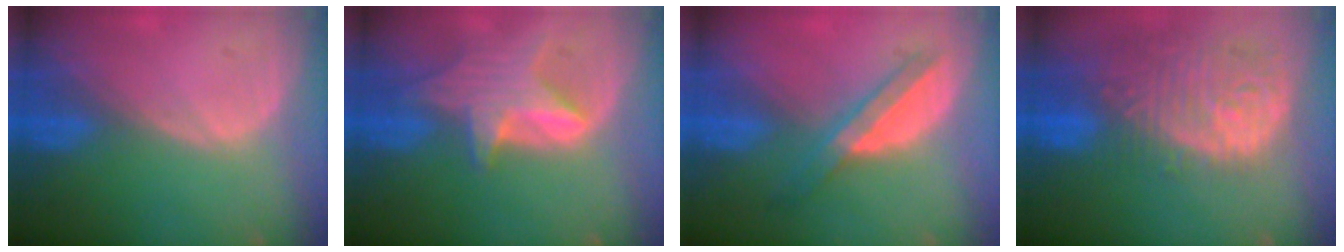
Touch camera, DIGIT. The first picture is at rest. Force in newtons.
{"total": 6.6, "press": 6.4, "slide": 1.2}
{"total": 5.9, "press": 5.4, "slide": 2.6}
{"total": 13.8, "press": 11.5, "slide": 7.7}